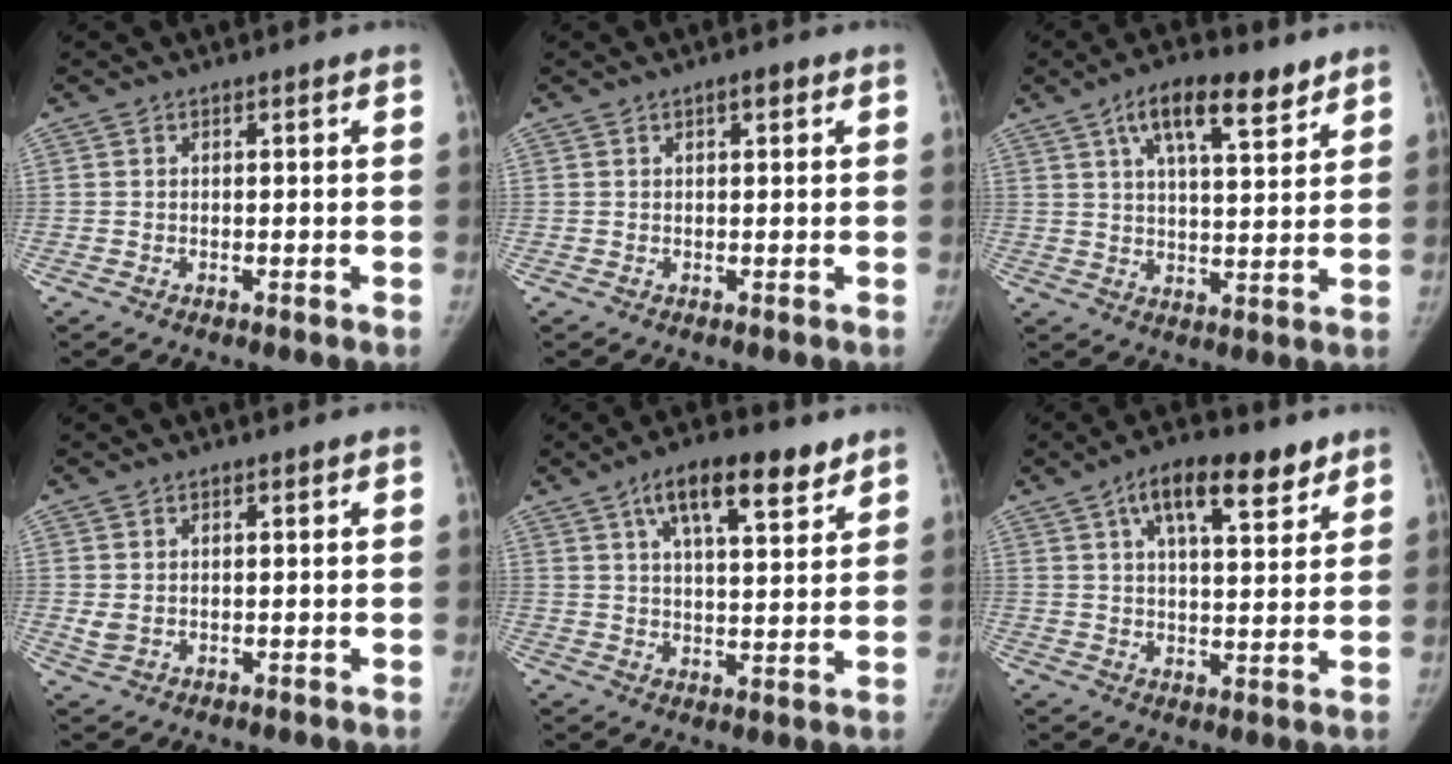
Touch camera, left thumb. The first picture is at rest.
{"total": 1.8, "force": [0.9, 0.7, 1.4], "torque": [-0.018, 0.000, 0.010]}
{"total": 11.7, "force": [7.0, 4.1, 8.5], "torque": [-0.119, -0.025, 0.114]}
{"total": 2.1, "force": [0.5, 1.3, 1.5], "torque": [-0.028, -0.002, 0.016]}
{"total": 12.8, "force": [7.6, 4.5, 9.3], "torque": [-0.125, -0.026, 0.121]}
{"total": 12.6, "force": [7.2, 5.0, 9.1], "torque": [-0.116, -0.021, 0.112]}